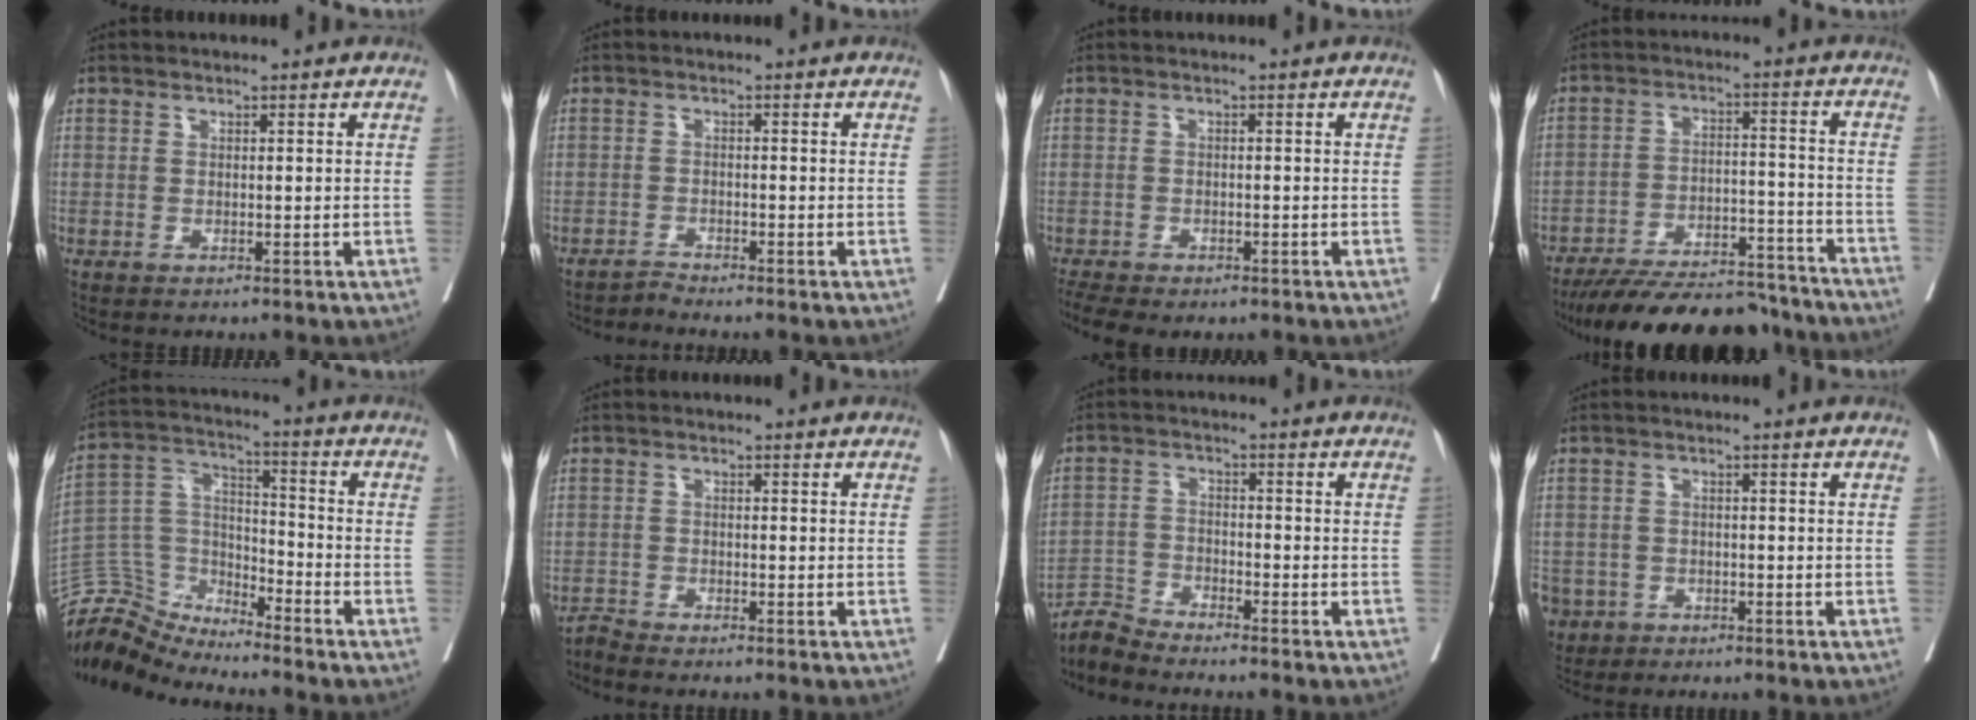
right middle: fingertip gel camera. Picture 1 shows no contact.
{"total": 1.6, "force": [-1.4, -0.6, -0.4], "torque": [0.011, -0.008, -0.028]}
{"total": 5.6, "force": [-4.3, 2.1, 2.8], "torque": [-0.046, -0.005, -0.066]}
{"total": 18.8, "force": [-17.1, 4.8, 6.1], "torque": [-0.096, 0.011, -0.248]}
{"total": 8.8, "force": [-8.7, 0.9, -1.3], "torque": [0.020, 0.065, -0.171]}
{"total": 1.7, "force": [-1.6, -0.6, -0.2], "torque": [0.006, -0.008, -0.035]}
{"total": 4.3, "force": [-4.2, -0.8, -0.8], "torque": [0.011, -0.010, -0.083]}
{"total": 6.8, "force": [-3.6, 5.5, 1.5], "torque": [-0.044, 0.003, -0.059]}